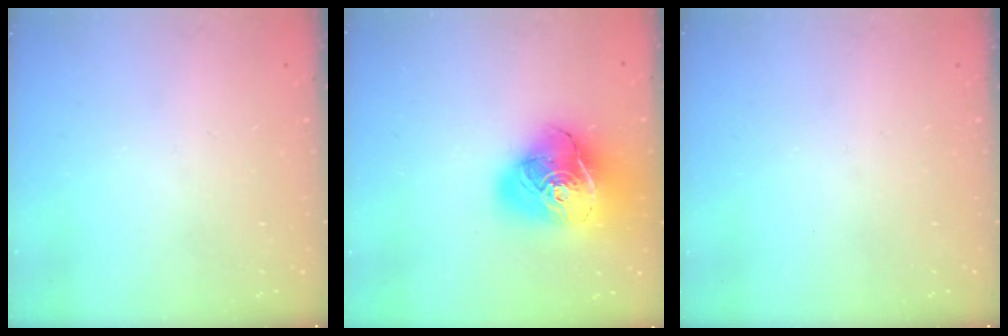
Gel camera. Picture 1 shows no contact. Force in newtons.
{"total": 22.2, "press": 22.0, "slide": 2.8}
{"total": 0.0}